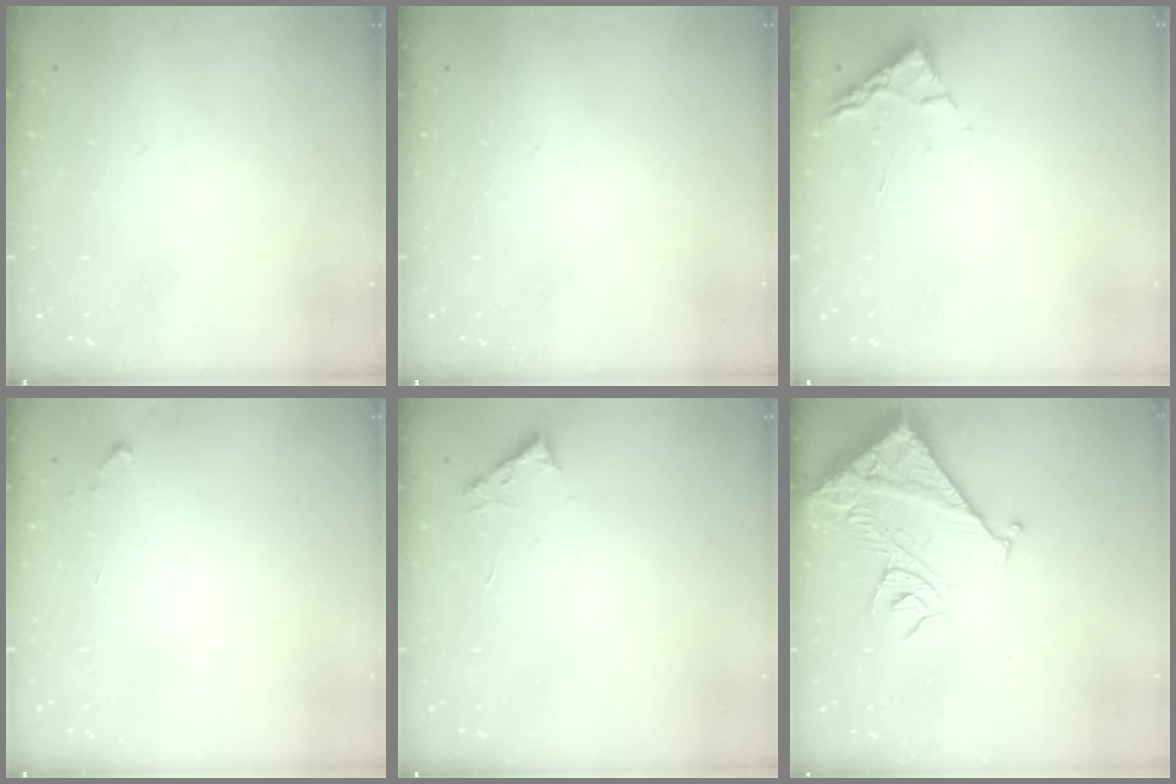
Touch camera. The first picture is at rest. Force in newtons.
{"total": 0.0}
{"total": 3.0, "press": 2.9, "slide": 0.4}
{"total": 2.6, "press": 2.6, "slide": 0.4}
{"total": 2.7, "press": 2.7, "slide": 0.3}
{"total": 13.7, "press": 13.6, "slide": 1.6}